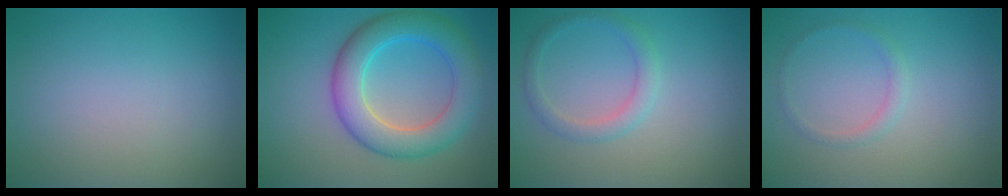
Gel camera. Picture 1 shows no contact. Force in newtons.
{"total": 6.4, "press": 6.4, "slide": 0.1}
{"total": 2.0, "press": 2.0, "slide": 0.1}
{"total": 1.0, "press": 1.0, "slide": 0.1}